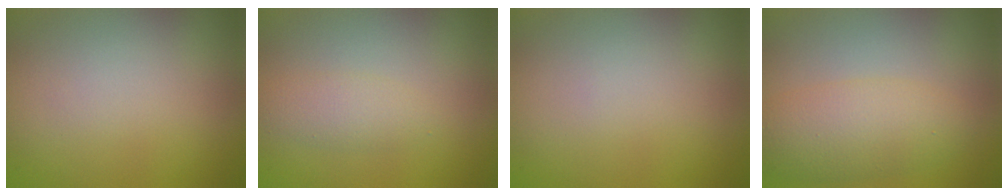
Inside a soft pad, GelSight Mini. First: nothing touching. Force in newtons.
{"total": 1.8, "press": 1.8, "slide": 0.0}
{"total": 0.0}
{"total": 4.4, "press": 4.3, "slide": 0.4}